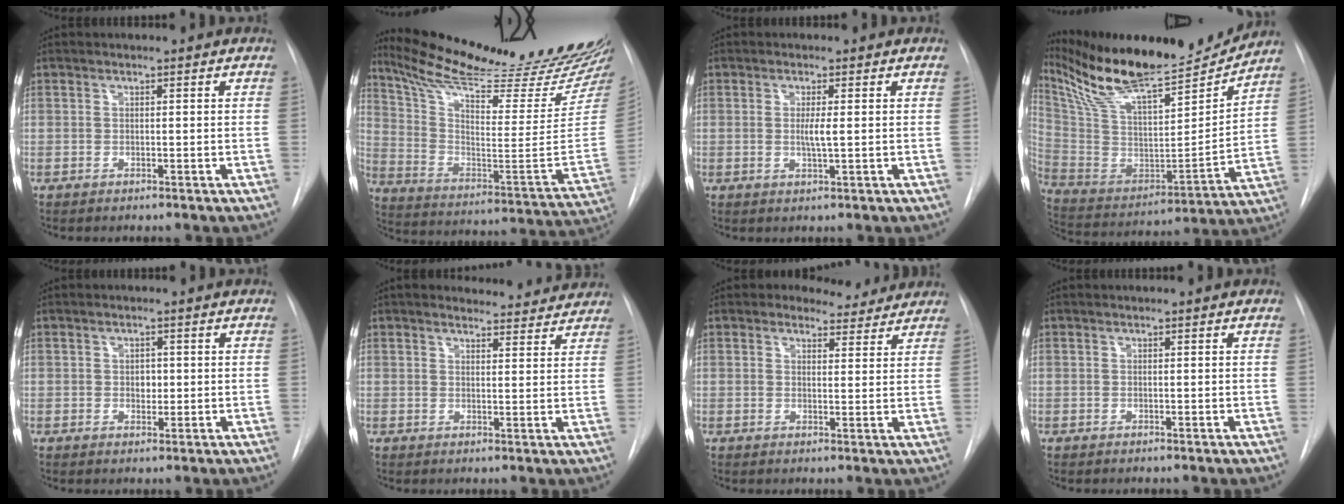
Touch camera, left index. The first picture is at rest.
{"total": 32.2, "force": [28.0, 1.7, 15.8], "torque": [-0.257, -0.103, 0.396]}
{"total": 2.3, "force": [0.1, 0.0, 2.3], "torque": [-0.048, -0.003, 0.001]}
{"total": 23.6, "force": [21.3, 2.8, 9.9], "torque": [-0.189, -0.029, 0.354]}
{"total": 1.8, "force": [0.1, 1.3, 1.2], "torque": [-0.017, 0.001, 0.004]}
{"total": 9.4, "force": [9.0, 2.3, 1.5], "torque": [0.001, 0.005, 0.094]}
{"total": 4.8, "force": [4.3, 2.1, 0.0], "torque": [0.008, -0.003, 0.044]}
{"total": 0.0}